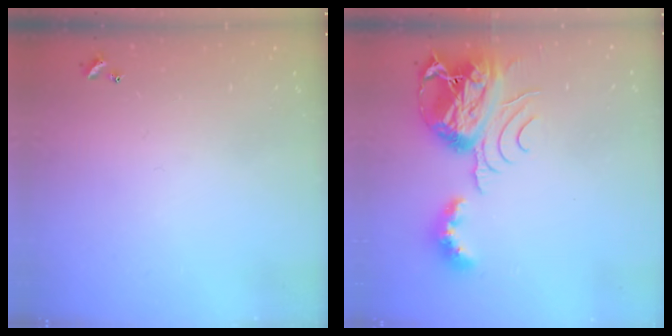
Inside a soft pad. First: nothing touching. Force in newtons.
{"total": 10.6, "press": 10.5, "slide": 1.3}